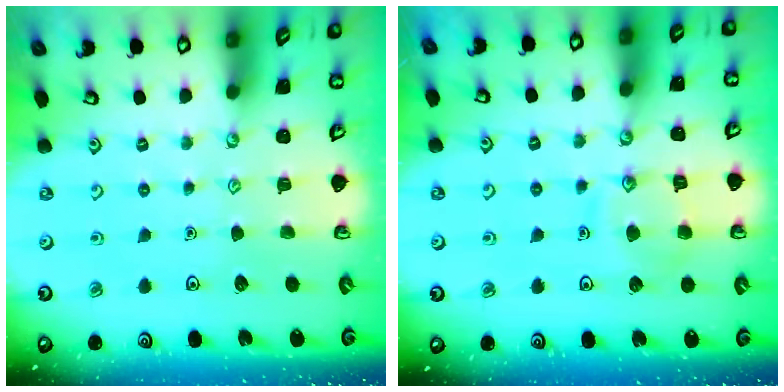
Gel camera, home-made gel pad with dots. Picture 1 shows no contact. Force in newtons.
{"total": 10.6, "press": 10.6, "slide": 0.9}